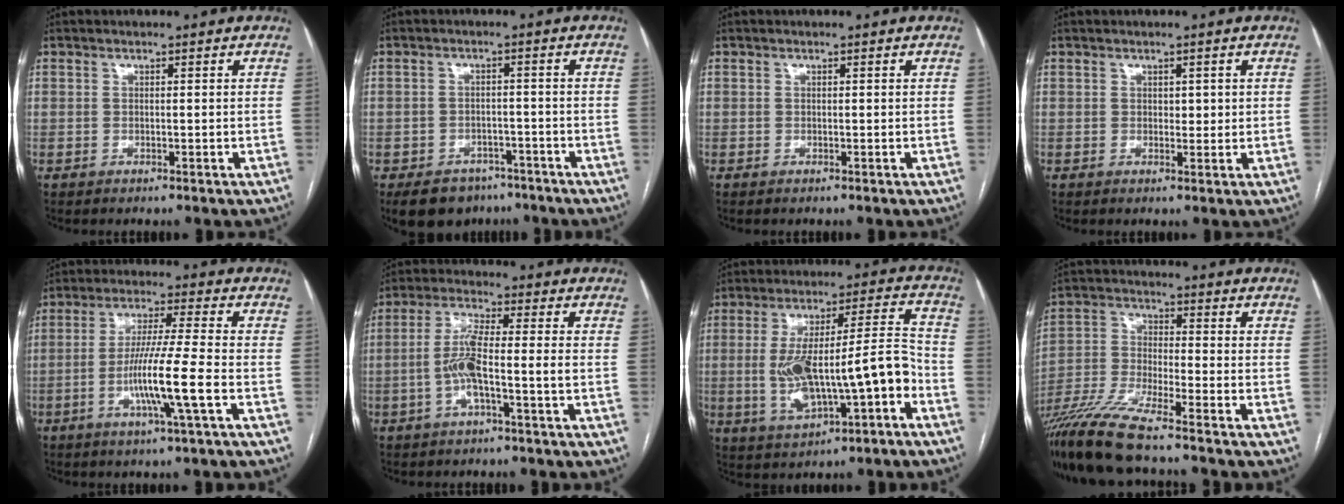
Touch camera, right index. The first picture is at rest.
{"total": 8.7, "force": [-6.5, 5.3, 2.4], "torque": [-0.033, 0.003, -0.090]}
{"total": 0.0}
{"total": 1.8, "force": [0.4, 1.1, 1.3], "torque": [-0.015, 0.001, 0.007]}
{"total": 10.2, "force": [-3.1, -1.0, 9.7], "torque": [-0.186, -0.011, -0.060]}
{"total": 7.3, "force": [-1.7, 0.4, 7.0], "torque": [-0.146, 0.012, -0.036]}
{"total": 15.6, "force": [-4.0, 3.3, 14.7], "torque": [-0.262, 0.022, -0.053]}
{"total": 11.8, "force": [-9.6, -0.6, 6.8], "torque": [-0.140, -0.028, -0.184]}